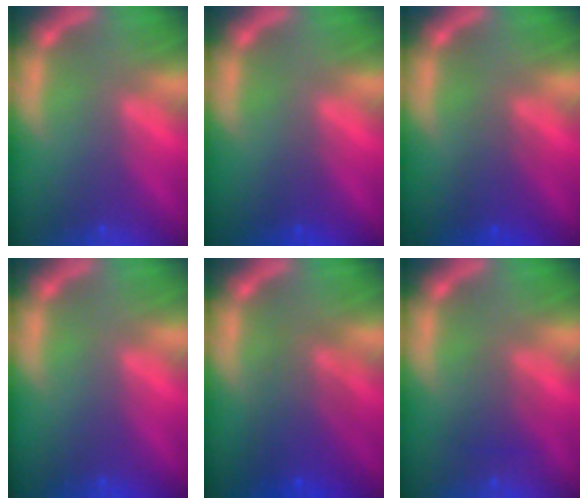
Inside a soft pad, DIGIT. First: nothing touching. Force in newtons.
{"total": 1.0}
{"total": 2.5}
{"total": 0.0}
{"total": 5.1}
{"total": 2.0}